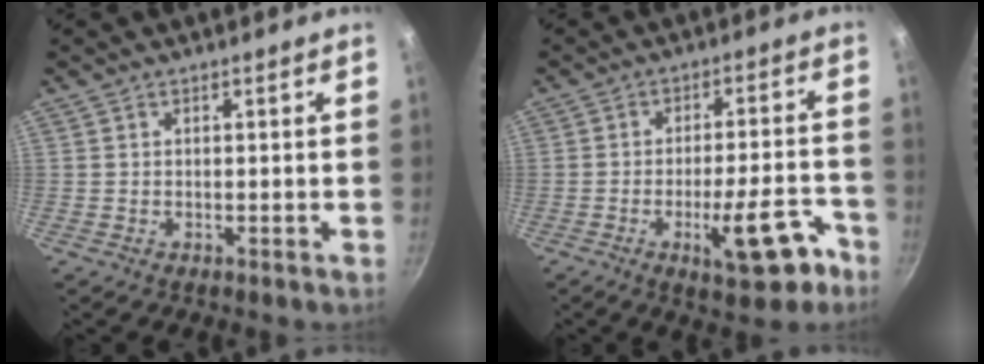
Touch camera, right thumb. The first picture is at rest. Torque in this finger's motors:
{"motor_torque": [-0.09, 0.01, 0.47, -0.21, -0.06]}